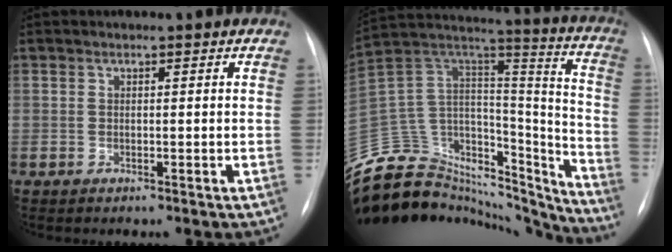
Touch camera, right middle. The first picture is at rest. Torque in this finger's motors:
{"motor_torque": [1.01, -1.13, 0.57, 0.02]}